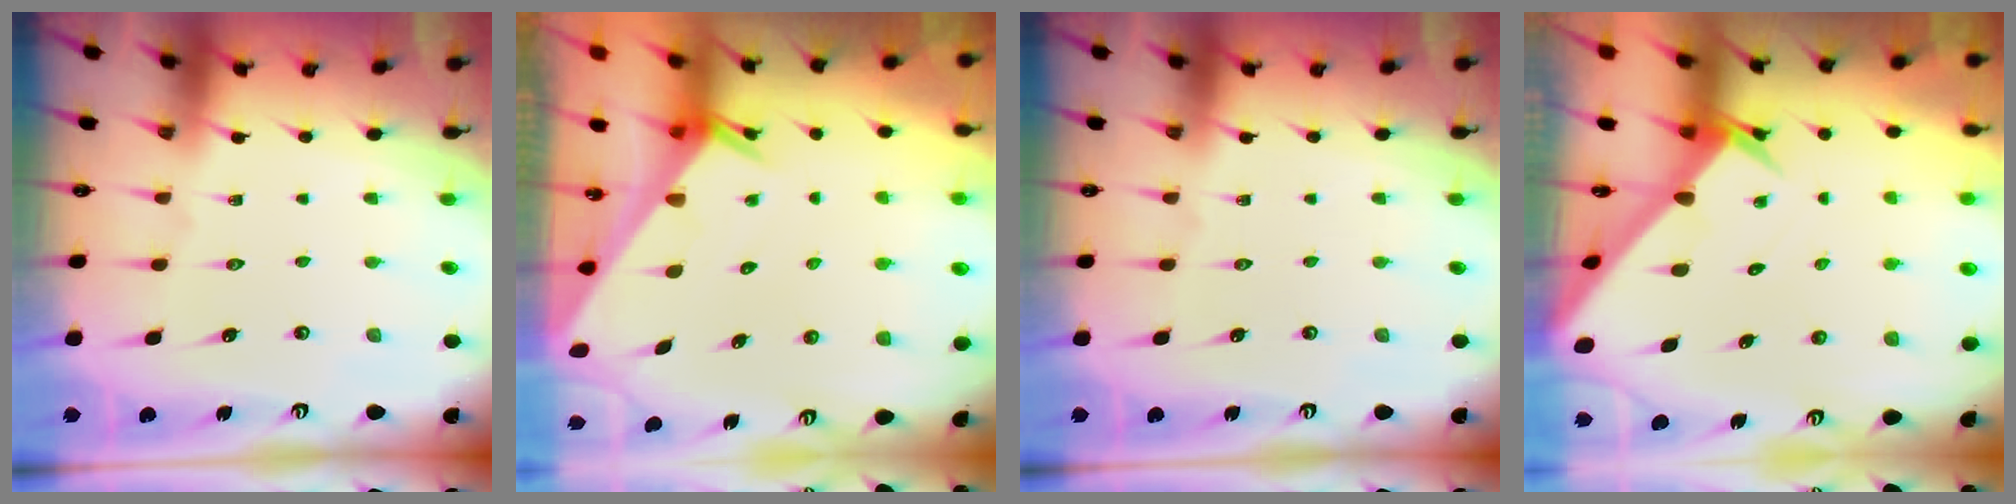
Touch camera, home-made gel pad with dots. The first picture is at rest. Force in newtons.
{"total": 2.6, "press": 2.6, "slide": 0.1}
{"total": 0.0}
{"total": 3.0, "press": 3.0, "slide": 0.2}